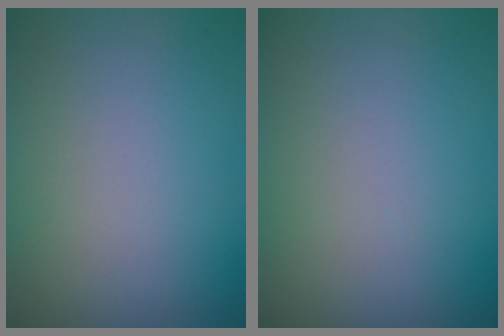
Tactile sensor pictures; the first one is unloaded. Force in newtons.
{"total": 0.0}